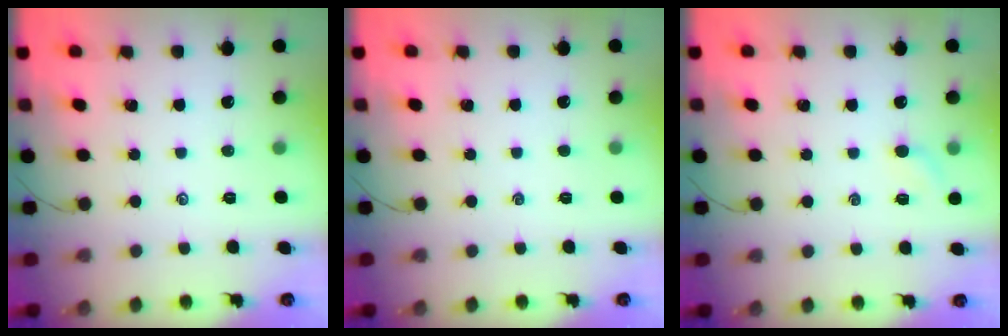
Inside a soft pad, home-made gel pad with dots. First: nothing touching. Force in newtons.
{"total": 0.0}
{"total": 4.3, "press": 4.2, "slide": 1.1}